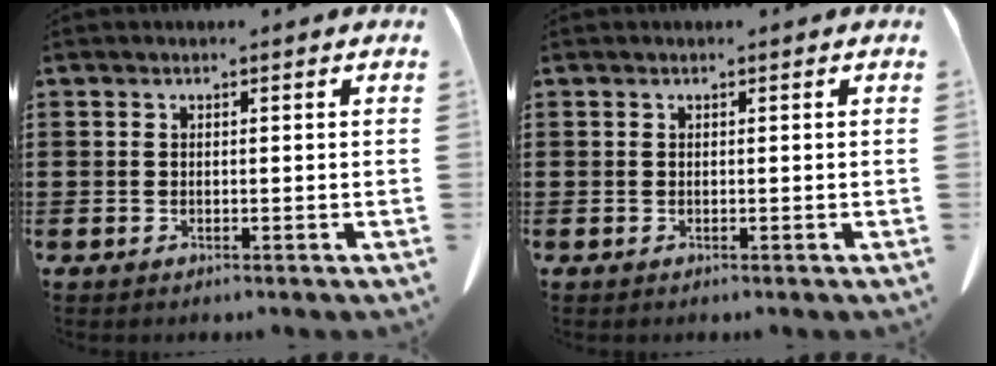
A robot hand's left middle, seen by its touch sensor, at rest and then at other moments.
{"total": 0.0}